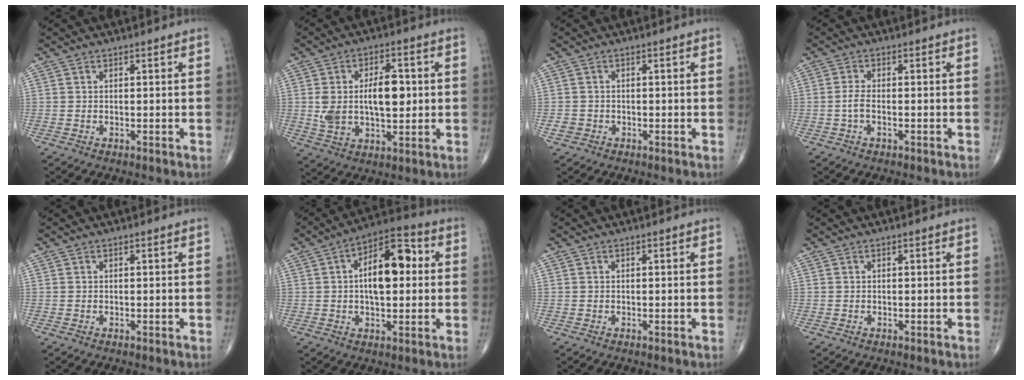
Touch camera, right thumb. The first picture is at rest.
{"total": 12.2, "force": [1.0, 6.5, 10.3], "torque": [-0.170, 0.009, 0.025]}
{"total": 1.6, "force": [-0.7, 1.4, 0.3], "torque": [-0.001, 0.006, -0.014]}
{"total": 2.2, "force": [-0.6, 0.9, 1.9], "torque": [-0.044, 0.005, -0.015]}
{"total": 0.0}
{"total": 13.3, "force": [1.7, 6.6, 11.4], "torque": [-0.161, 0.022, 0.018]}
{"total": 0.0}
{"total": 0.0}